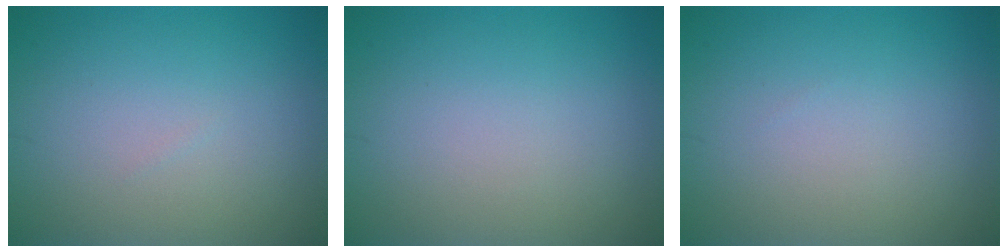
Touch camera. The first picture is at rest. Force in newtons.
{"total": 0.0}
{"total": 0.0}